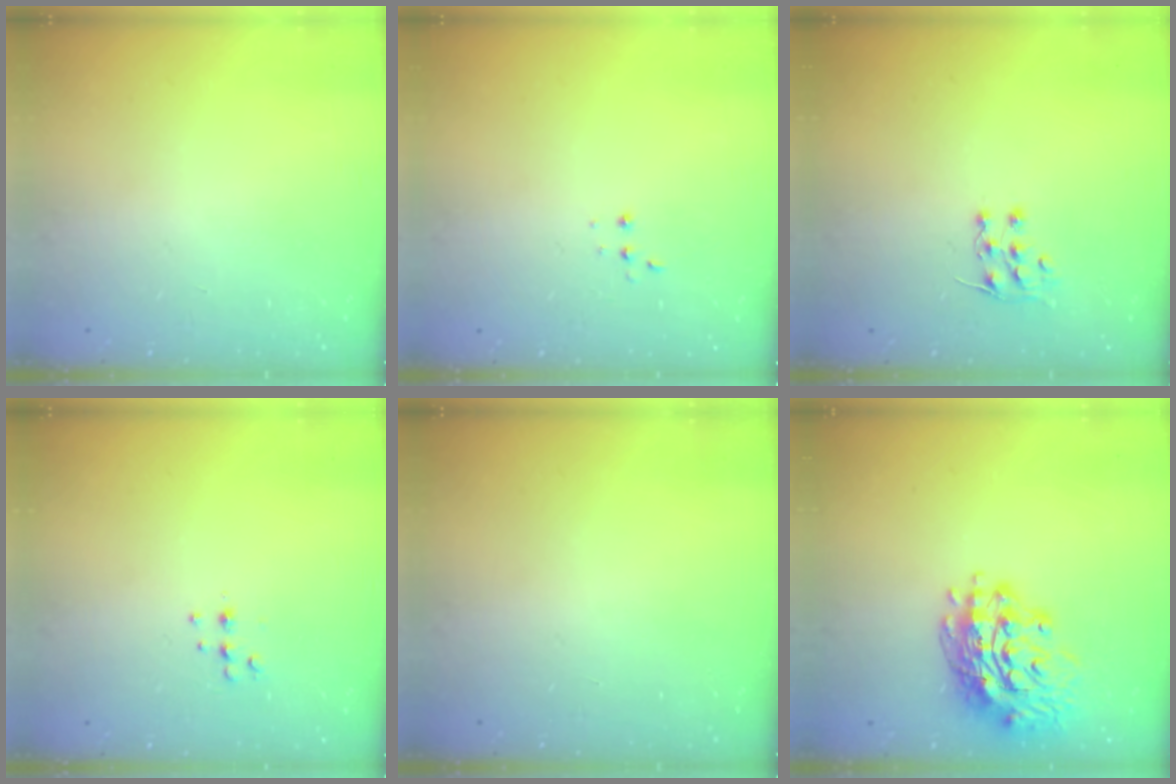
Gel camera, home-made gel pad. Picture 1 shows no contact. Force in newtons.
{"total": 2.7, "press": 2.7, "slide": 0.5}
{"total": 5.9, "press": 5.9, "slide": 0.5}
{"total": 5.3, "press": 5.2, "slide": 0.8}
{"total": 0.0}
{"total": 16.1, "press": 16.0, "slide": 1.7}